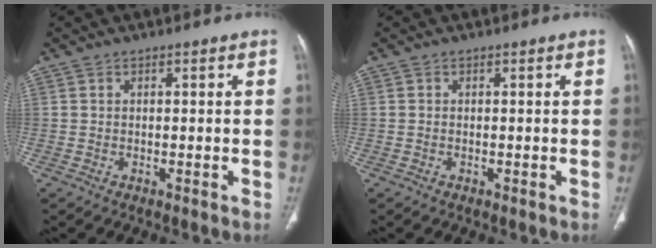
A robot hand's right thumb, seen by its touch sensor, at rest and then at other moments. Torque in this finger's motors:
{"motor_torque": [0.30, 0.14, -0.05, -0.65, -0.09]}